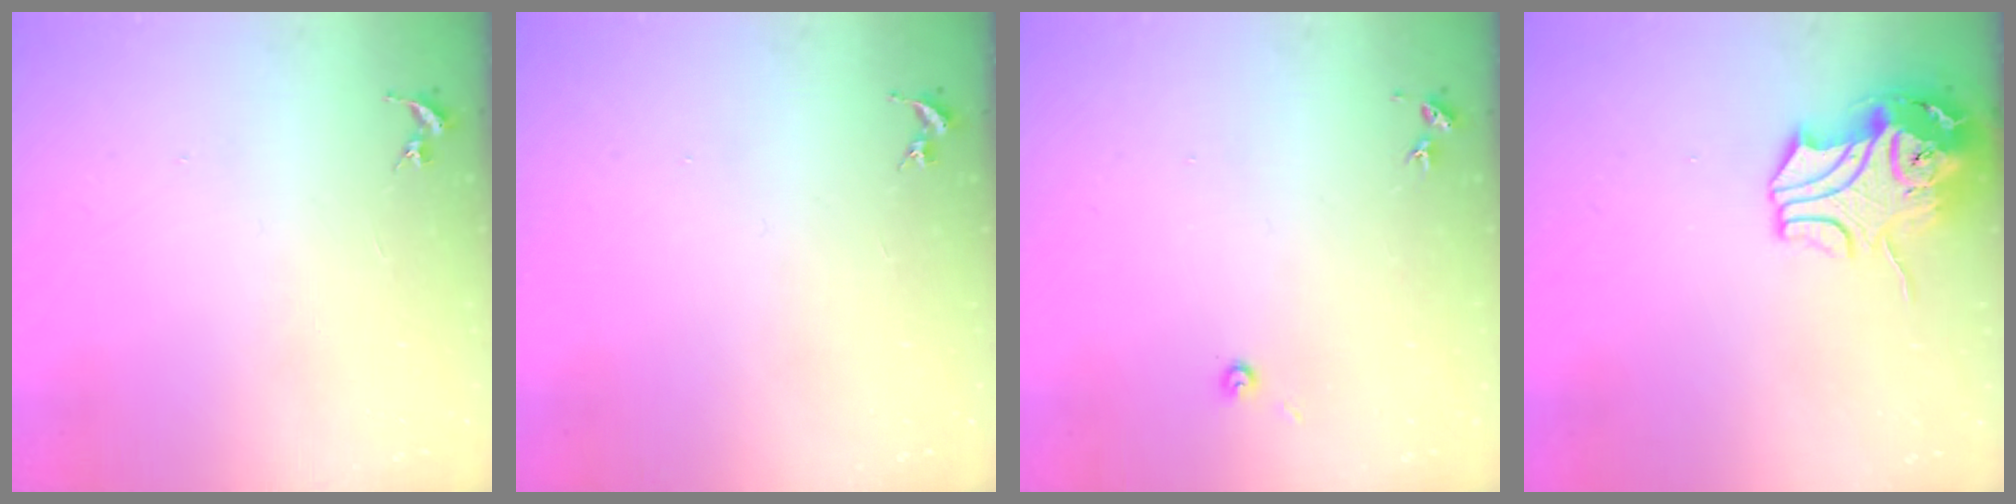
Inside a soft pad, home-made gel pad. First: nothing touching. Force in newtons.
{"total": 0.0}
{"total": 3.0, "press": 3.0, "slide": 0.3}
{"total": 12.0, "press": 11.8, "slide": 2.0}